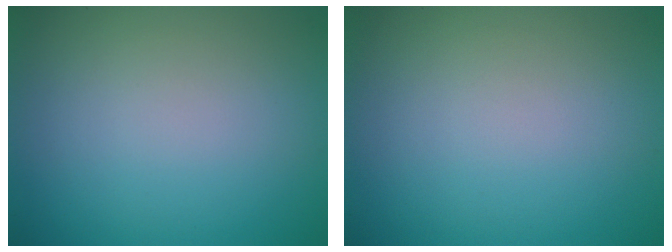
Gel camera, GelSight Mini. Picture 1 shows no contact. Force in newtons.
{"total": 0.0}